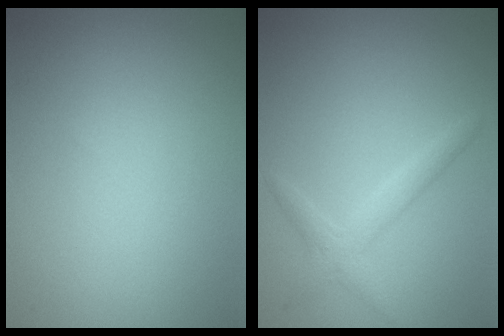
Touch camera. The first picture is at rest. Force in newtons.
{"total": 1.8, "press": 1.8, "slide": 0.0}